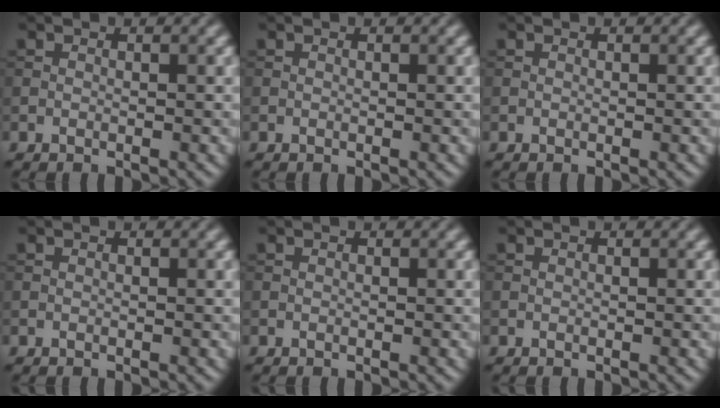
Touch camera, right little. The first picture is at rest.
{"total": 0.0}
{"total": 0.0}
{"total": 0.0}
{"total": 0.0}
{"total": 0.0}